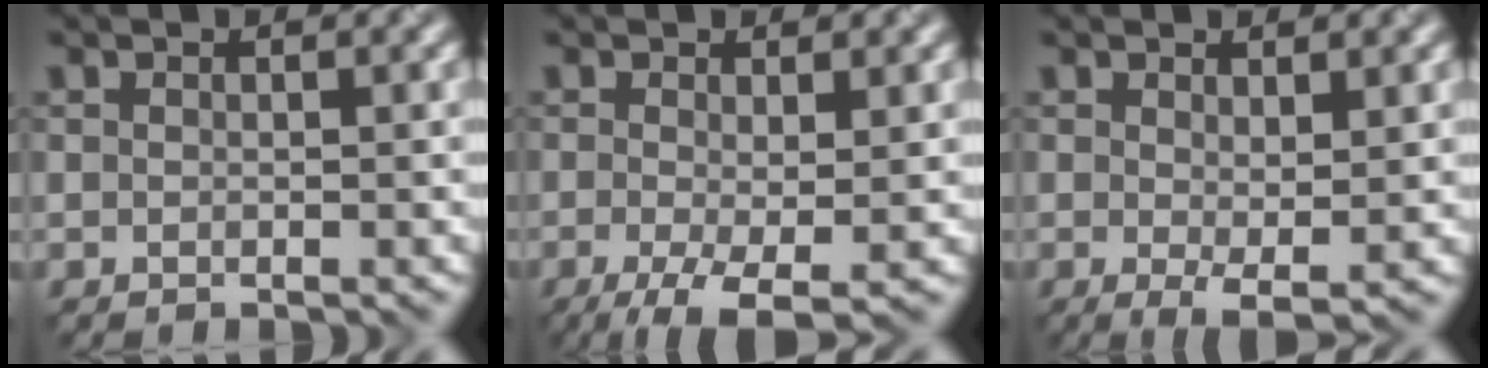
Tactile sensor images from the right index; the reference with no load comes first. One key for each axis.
{"total": 5.0, "fx": -1.8, "fy": 1.5, "fz": 4.4, "tx": -0.091, "ty": -0.009, "tz": -0.032}
{"total": 2.2, "fx": 0.2, "fy": 0.6, "fz": 2.1, "tx": -0.036, "ty": -0.010, "tz": 0.009}